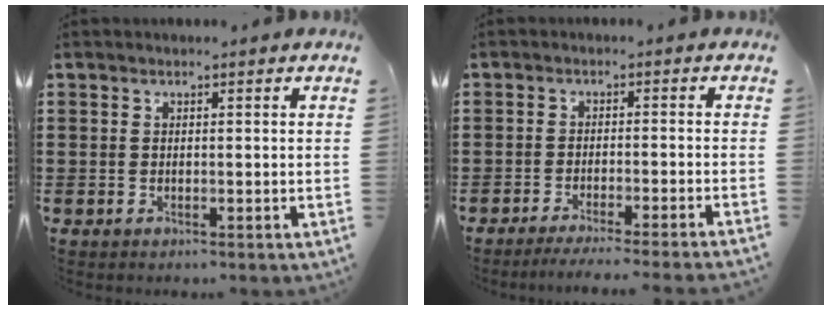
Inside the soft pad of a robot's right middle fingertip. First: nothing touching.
{"total": 2.7, "force": [-2.5, -0.5, 1.1], "torque": [-0.019, -0.001, -0.051]}